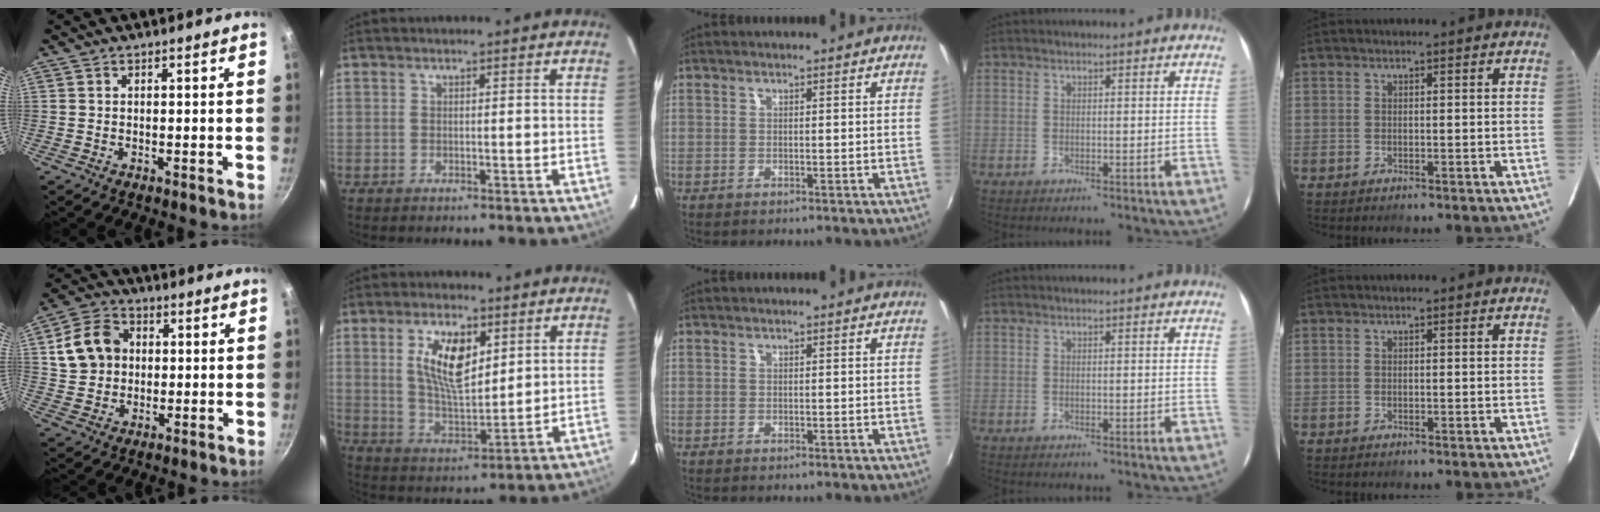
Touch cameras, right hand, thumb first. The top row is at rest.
{"thumb": {"total": 11.0, "force": [2.0, 9.0, 6.0], "torque": [-0.086, 0.015, 0.030]}, "index": {"total": 11.4, "force": [4.2, 5.1, 9.3], "torque": [-0.167, 0.004, 0.085]}}